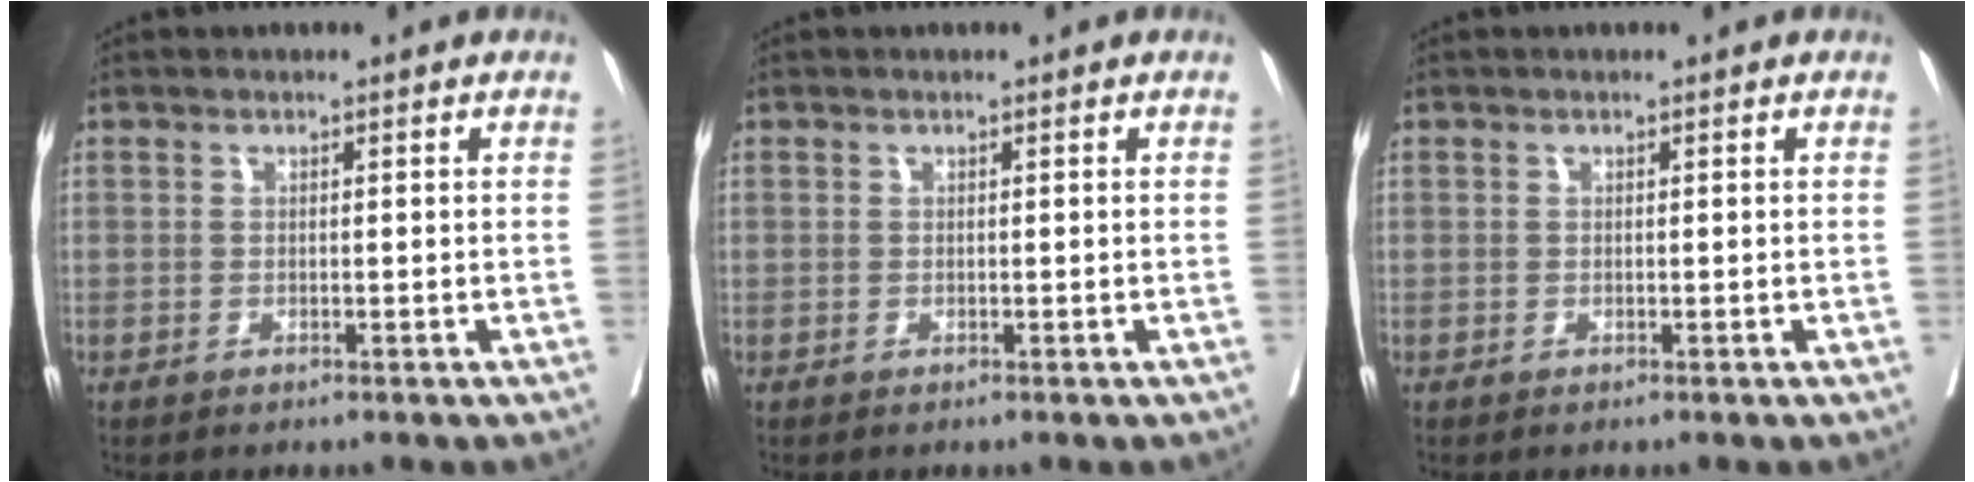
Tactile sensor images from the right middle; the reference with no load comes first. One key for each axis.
{"total": 0.0}
{"total": 0.0}